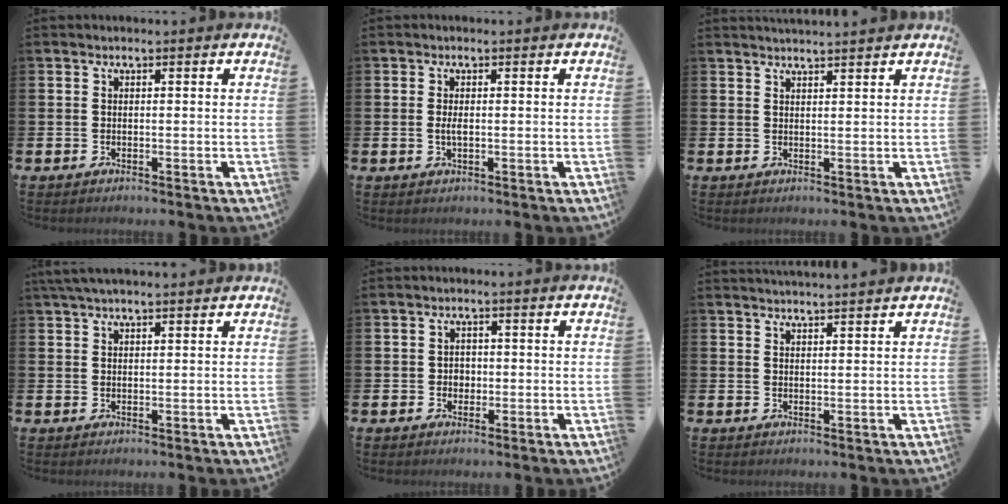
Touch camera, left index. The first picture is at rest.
{"total": 1.6, "force": [0.0, 0.6, 1.5], "torque": [-0.023, 0.001, -0.002]}
{"total": 2.0, "force": [2.0, -0.2, 0.0], "torque": [0.007, -0.014, 0.035]}
{"total": 3.0, "force": [2.5, 0.6, 1.5], "torque": [-0.031, 0.001, 0.045]}
{"total": 1.8, "force": [0.1, 1.7, 0.7], "torque": [0.005, 0.001, -0.006]}
{"total": 2.2, "force": [2.2, -0.3, 0.0], "torque": [-0.001, -0.010, 0.040]}